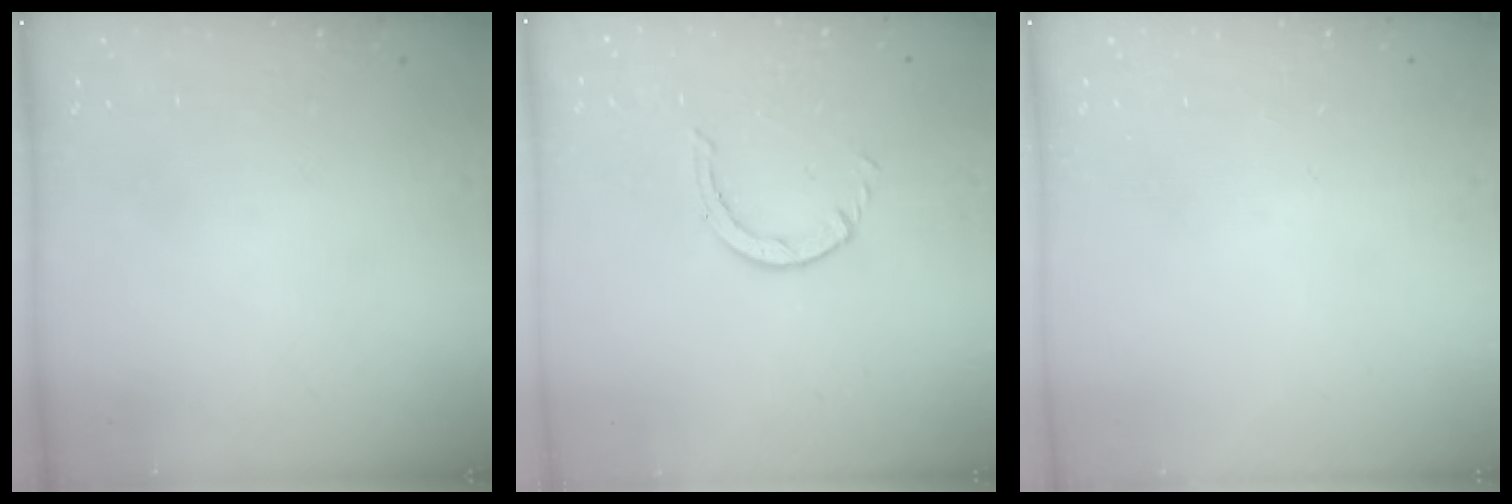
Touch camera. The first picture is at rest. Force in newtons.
{"total": 0.8, "press": 0.7, "slide": 0.1}
{"total": 0.0}